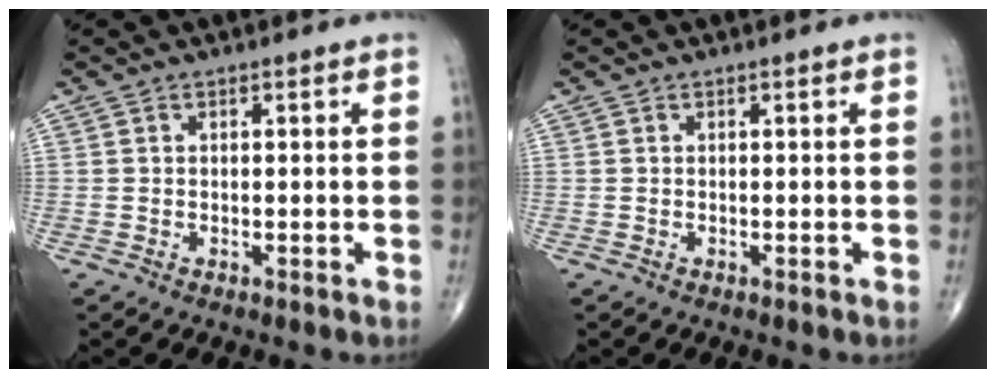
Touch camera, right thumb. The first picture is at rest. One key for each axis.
{"total": 0.0}